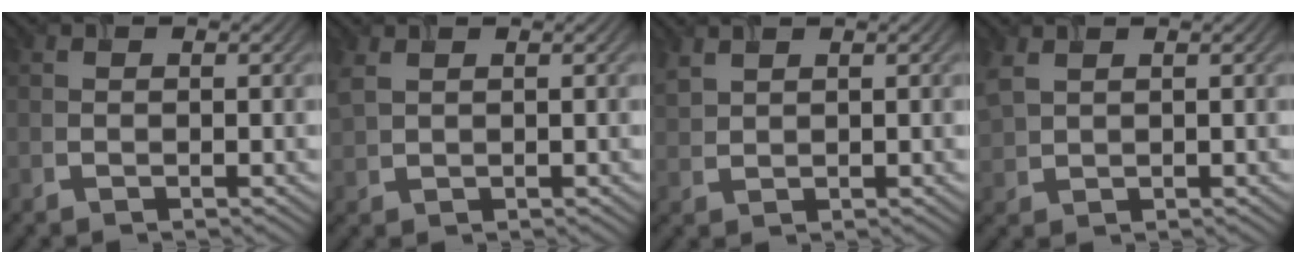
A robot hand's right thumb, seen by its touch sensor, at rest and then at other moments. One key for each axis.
{"total": 2.2, "fx": 1.3, "fy": 1.1, "fz": 1.4, "tx": -0.045, "ty": 0.004, "tz": 0.033}
{"total": 2.2, "fx": 1.8, "fy": 0.9, "fz": 1.1, "tx": -0.036, "ty": 0.004, "tz": 0.045}
{"total": 3.6, "fx": 1.9, "fy": 2.0, "fz": 2.2, "tx": -0.075, "ty": 0.007, "tz": 0.046}